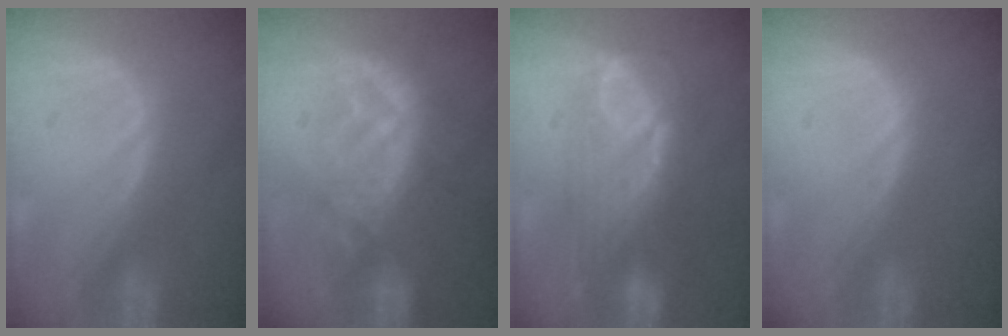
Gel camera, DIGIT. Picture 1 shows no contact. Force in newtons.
{"total": 9.3, "press": 8.1, "slide": 4.5}
{"total": 7.7, "press": 7.4, "slide": 2.2}
{"total": 0.0}